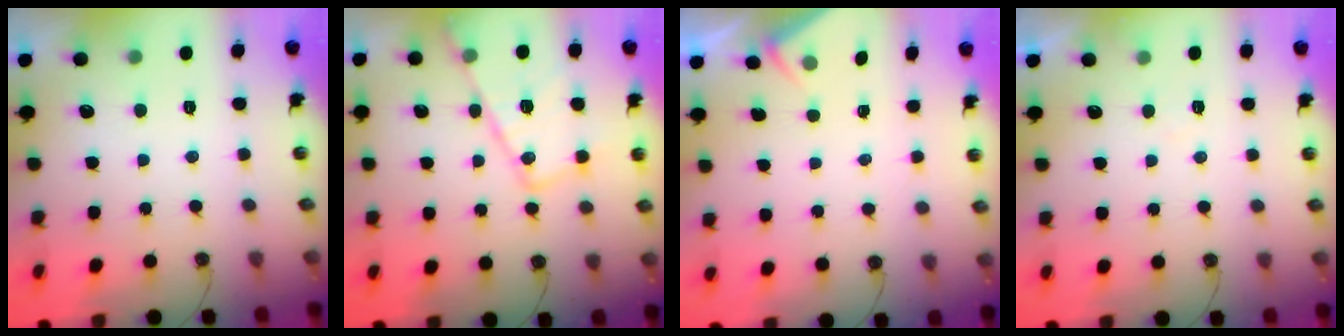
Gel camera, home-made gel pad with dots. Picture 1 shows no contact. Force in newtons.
{"total": 18.1, "press": 18.0, "slide": 1.7}
{"total": 2.6, "press": 2.6, "slide": 0.4}
{"total": 4.2, "press": 4.1, "slide": 0.7}